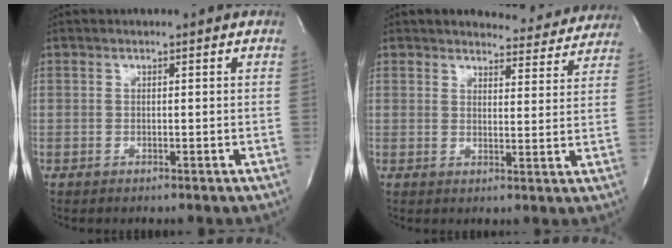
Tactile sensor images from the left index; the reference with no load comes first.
{"total": 9.5, "force": [9.1, 2.8, 0.8], "torque": [0.014, -0.025, 0.087]}